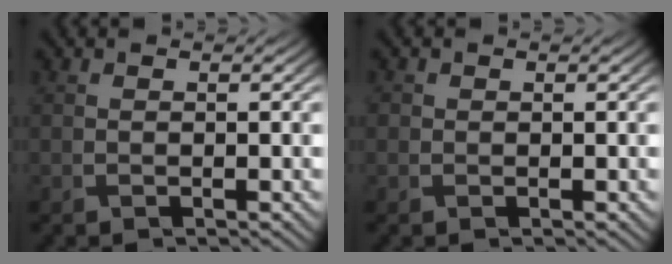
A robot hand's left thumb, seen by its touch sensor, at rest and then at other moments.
{"total": 0.7, "force": [0.1, 0.7, 0.1], "torque": [0.003, -0.003, -0.003]}